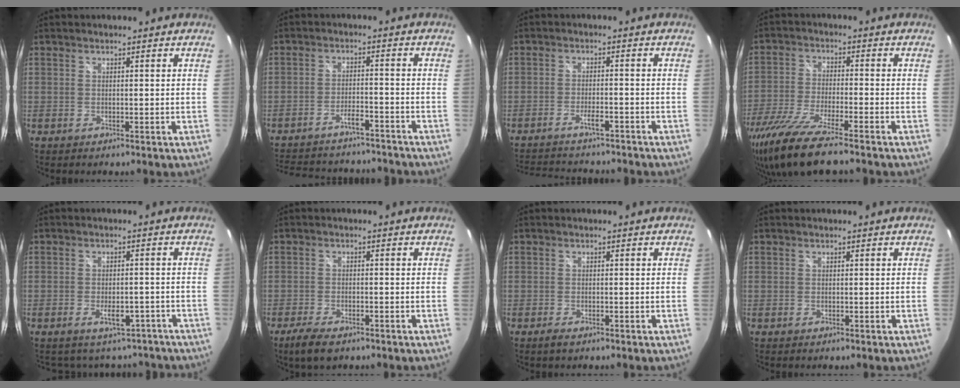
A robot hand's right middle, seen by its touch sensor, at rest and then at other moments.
{"total": 18.1, "force": [-16.0, 5.2, 6.7], "torque": [-0.151, 0.008, -0.219]}
{"total": 12.3, "force": [-10.8, 3.0, 5.1], "torque": [-0.117, -0.011, -0.160]}
{"total": 14.9, "force": [-11.7, 1.4, 9.1], "torque": [-0.200, -0.048, -0.217]}
{"total": 7.7, "force": [-6.0, 4.0, 2.6], "torque": [-0.039, 0.016, -0.066]}
{"total": 5.5, "force": [-3.9, 1.9, 3.3], "torque": [-0.084, -0.016, -0.071]}
{"total": 1.5, "force": [-1.1, 0.5, 0.8], "torque": [-0.017, -0.005, -0.020]}
{"total": 0.0}